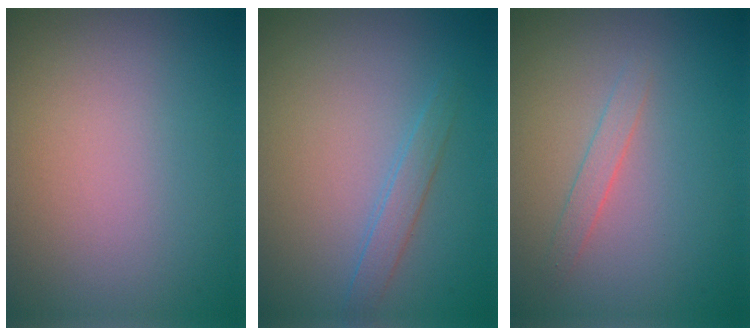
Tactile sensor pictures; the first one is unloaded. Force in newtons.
{"total": 1.5, "press": 1.5, "slide": 0.1}
{"total": 1.2, "press": 1.2, "slide": 0.1}